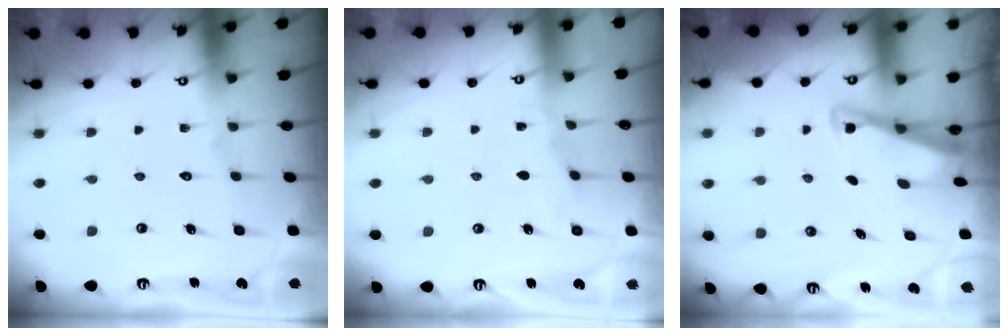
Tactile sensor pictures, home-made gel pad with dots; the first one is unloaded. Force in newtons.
{"total": 2.6, "press": 2.6, "slide": 0.1}
{"total": 2.9, "press": 2.8, "slide": 0.3}